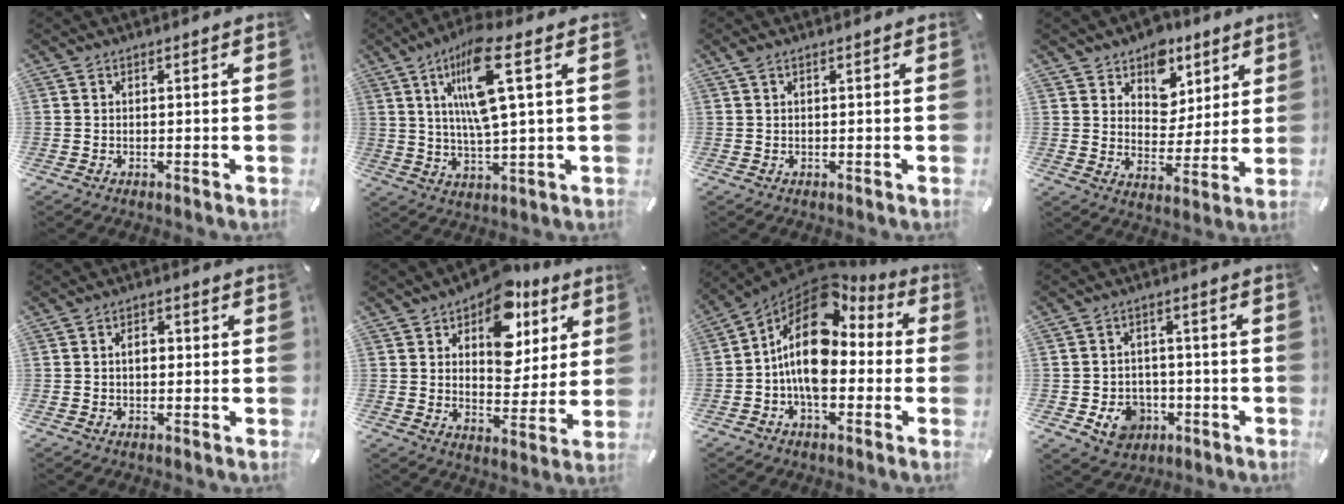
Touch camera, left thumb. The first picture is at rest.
{"total": 13.4, "force": [4.8, 2.5, 12.3], "torque": [-0.243, -0.010, 0.073]}
{"total": 1.0, "force": [0.5, 0.4, 0.8], "torque": [-0.018, 0.002, 0.008]}
{"total": 9.6, "force": [6.0, 7.4, 0.9], "torque": [-0.012, -0.061, 0.109]}
{"total": 3.3, "force": [0.1, 2.2, 2.5], "torque": [-0.034, 0.000, -0.004]}
{"total": 13.9, "force": [7.4, 9.0, 7.4], "torque": [-0.099, -0.048, 0.128]}
{"total": 15.6, "force": [1.3, 9.9, 11.9], "torque": [-0.229, -0.011, 0.019]}
{"total": 8.2, "force": [-2.6, 7.1, 3.1], "torque": [-0.059, 0.017, -0.042]}